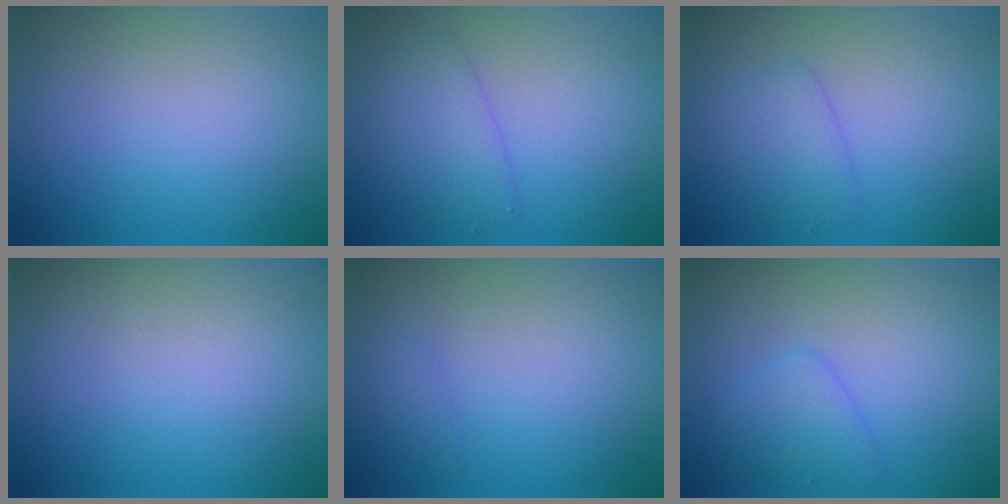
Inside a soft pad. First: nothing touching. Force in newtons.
{"total": 2.8, "press": 2.8, "slide": 0.1}
{"total": 2.2, "press": 2.2, "slide": 0.2}
{"total": 0.0}
{"total": 0.5, "press": 0.5, "slide": 0.0}
{"total": 2.3, "press": 2.2, "slide": 0.1}